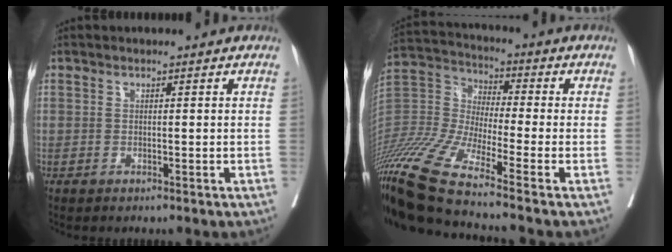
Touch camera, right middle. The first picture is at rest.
{"total": 17.9, "force": [-13.2, 0.2, 12.1], "torque": [-0.279, -0.019, -0.257]}